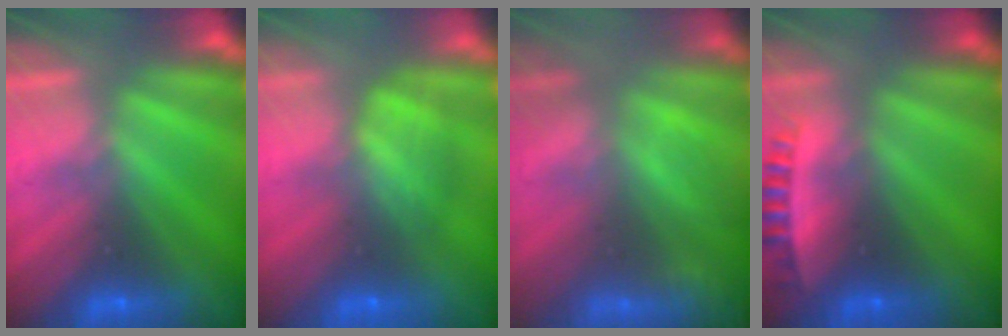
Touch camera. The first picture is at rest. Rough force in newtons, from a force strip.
{"total": 7.0}
{"total": 4.6}
{"total": 2.7}